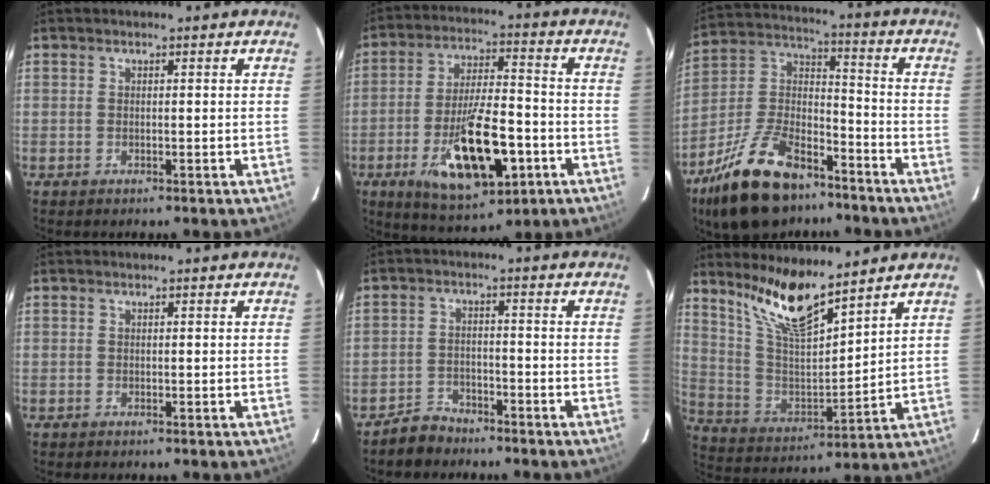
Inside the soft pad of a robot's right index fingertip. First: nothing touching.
{"total": 17.7, "force": [-6.7, 6.7, 15.0], "torque": [-0.284, -0.012, -0.097]}
{"total": 20.5, "force": [-13.4, 10.0, 11.9], "torque": [-0.242, 0.016, -0.229]}
{"total": 0.0}
{"total": 4.5, "force": [-3.8, 2.3, 0.2], "torque": [-0.018, 0.013, -0.069]}
{"total": 13.3, "force": [10.6, 2.4, 7.8], "torque": [-0.149, -0.011, 0.211]}